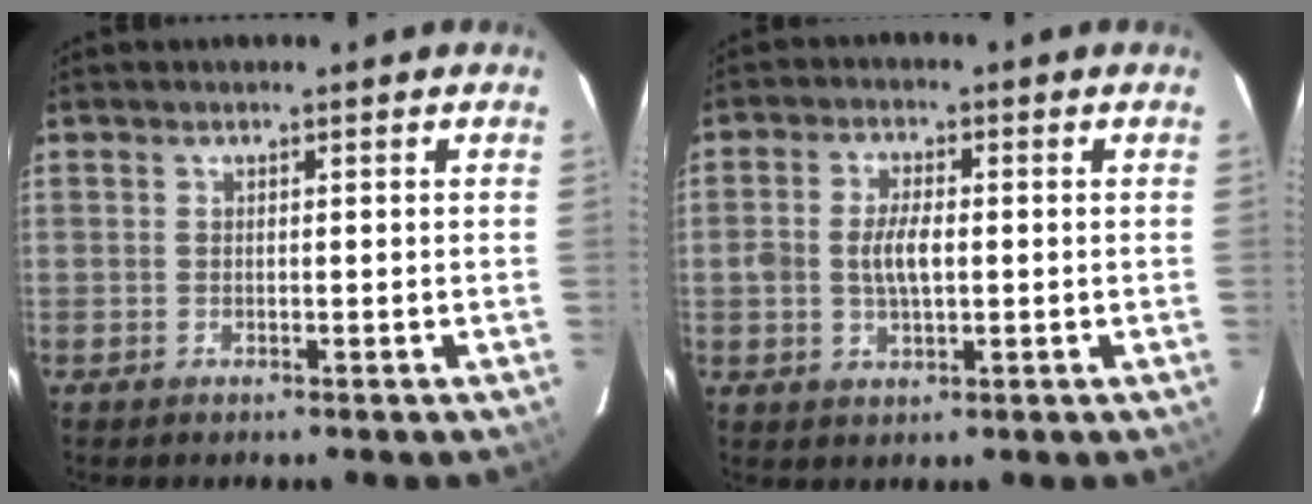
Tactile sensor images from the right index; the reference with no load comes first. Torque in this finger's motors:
{"motor_torque": [0.25, 0.16, 0.09, 0.08]}